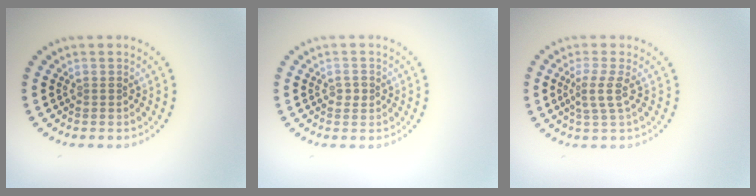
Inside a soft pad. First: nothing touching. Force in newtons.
{"total": 1.0, "press": 1.0, "slide": 0.1}
{"total": 2.3, "press": 1.8, "slide": 1.5}